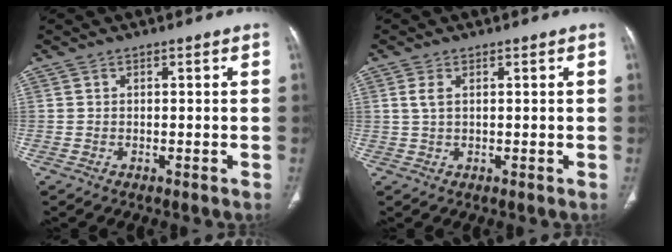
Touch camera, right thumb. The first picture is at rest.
{"total": 2.4, "force": [0.7, 1.2, 1.9], "torque": [-0.041, 0.003, 0.013]}